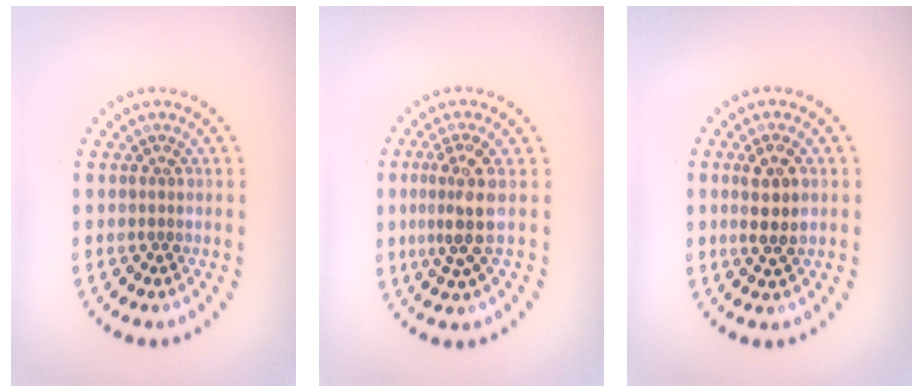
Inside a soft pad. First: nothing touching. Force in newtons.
{"total": 3.1, "press": 2.4, "slide": 2.0}
{"total": 2.8, "press": 2.7, "slide": 0.9}